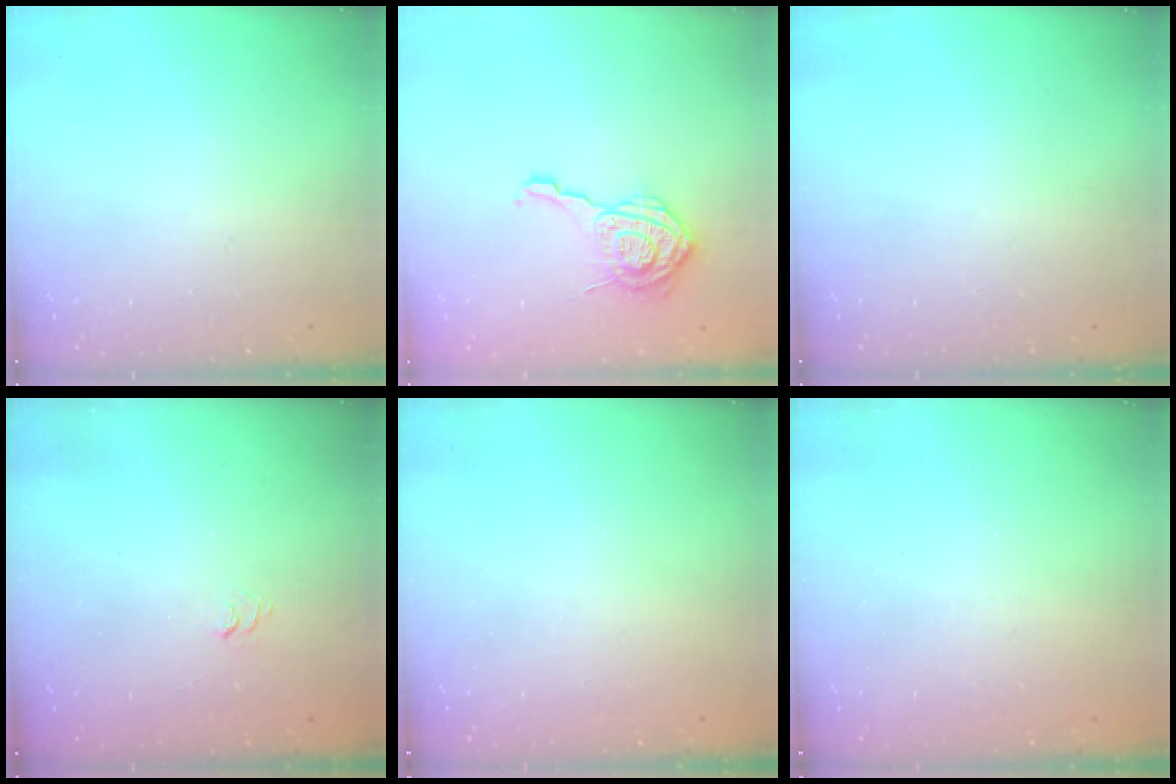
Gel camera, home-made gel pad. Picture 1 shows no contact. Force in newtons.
{"total": 11.7, "press": 11.6, "slide": 0.7}
{"total": 0.0}
{"total": 1.9, "press": 1.5, "slide": 1.3}
{"total": 2.3, "press": 2.1, "slide": 0.8}
{"total": 2.5, "press": 2.4, "slide": 0.8}